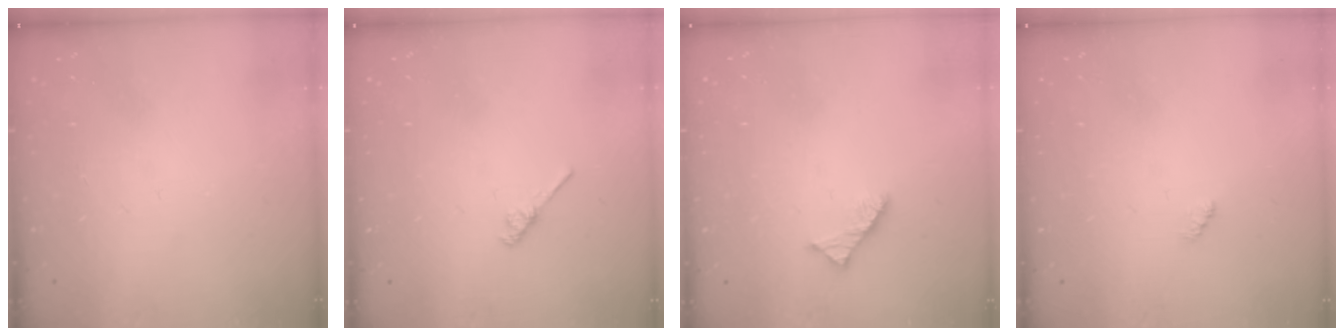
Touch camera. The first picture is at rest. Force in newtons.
{"total": 2.7, "press": 2.7, "slide": 0.4}
{"total": 2.9, "press": 2.9, "slide": 0.4}
{"total": 2.3, "press": 2.2, "slide": 0.5}